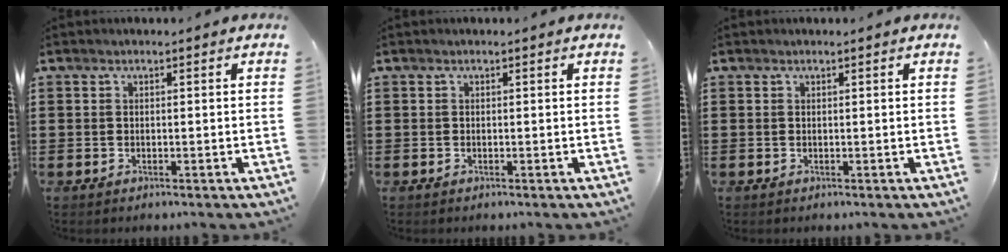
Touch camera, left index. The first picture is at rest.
{"total": 0.0}
{"total": 0.0}